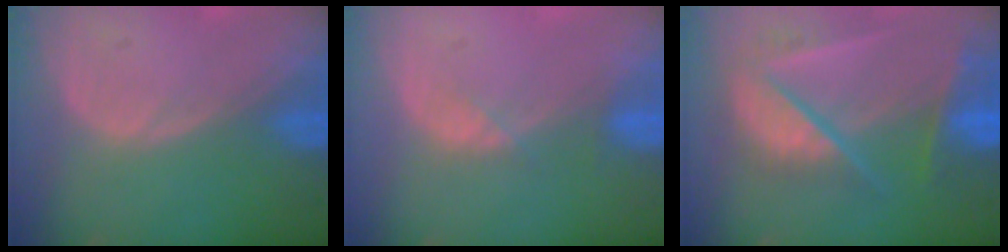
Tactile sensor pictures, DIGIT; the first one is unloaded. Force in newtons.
{"total": 1.9, "press": 1.7, "slide": 0.9}
{"total": 9.8, "press": 8.3, "slide": 5.2}